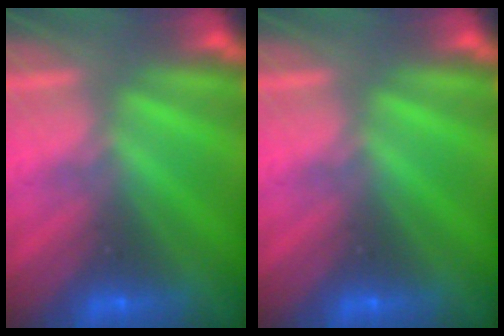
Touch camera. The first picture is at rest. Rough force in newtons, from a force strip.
{"total": 0.0}